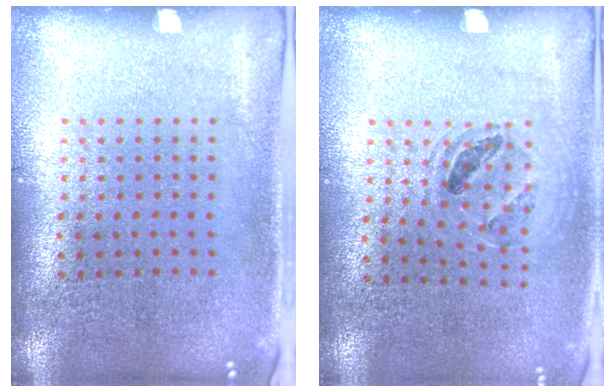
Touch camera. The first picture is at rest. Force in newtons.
{"total": 1.0, "press": 1.0, "slide": 0.1}